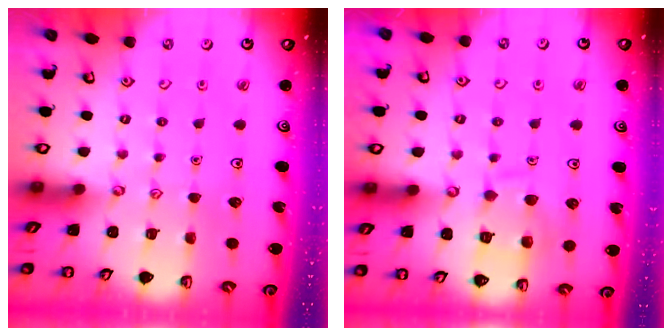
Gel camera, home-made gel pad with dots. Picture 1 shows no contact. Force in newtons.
{"total": 9.7, "press": 9.7, "slide": 0.9}